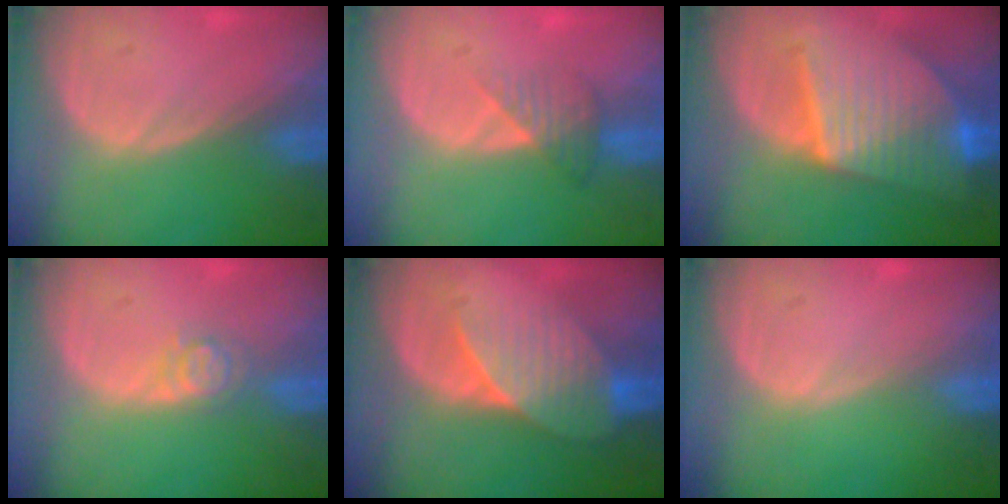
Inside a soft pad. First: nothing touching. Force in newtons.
{"total": 3.3, "press": 3.0, "slide": 1.2}
{"total": 10.1, "press": 10.0, "slide": 0.7}
{"total": 2.6, "press": 2.6, "slide": 0.3}
{"total": 7.5, "press": 6.9, "slide": 2.8}
{"total": 0.0}